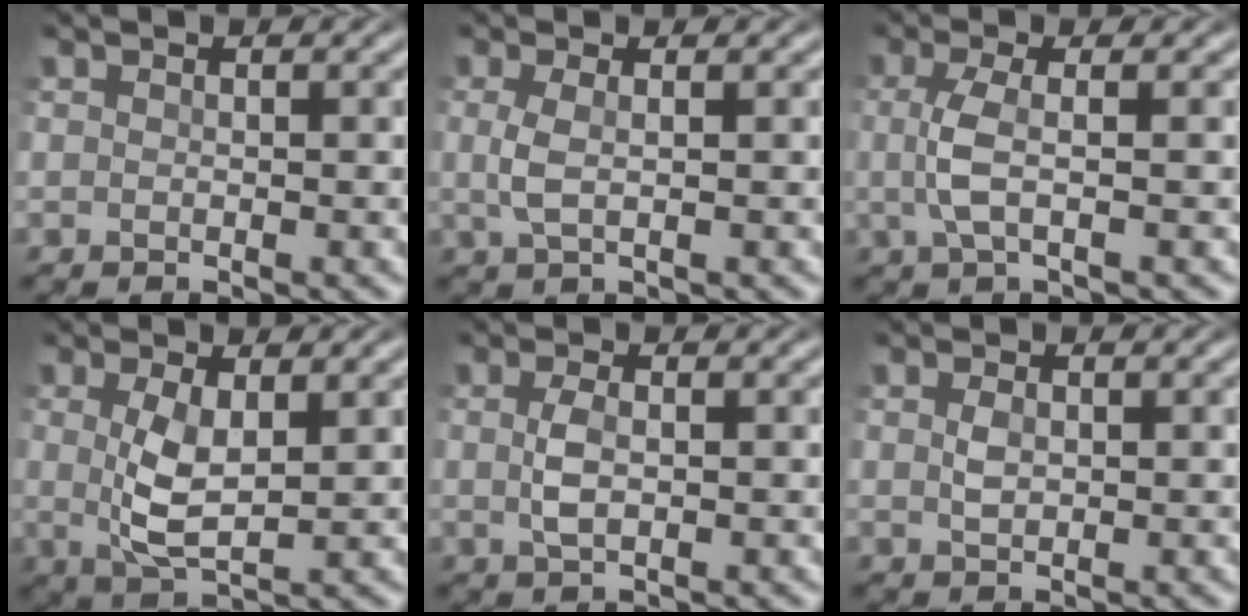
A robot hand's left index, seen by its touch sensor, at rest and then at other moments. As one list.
[{"total": 1.9, "force": [-0.1, 0.7, 1.8], "torque": [-0.045, 0.000, 0.000]}, {"total": 2.8, "force": [-0.2, 0.6, 2.7], "torque": [-0.063, 0.000, -0.005]}, {"total": 3.6, "force": [0.4, 1.2, 3.4], "torque": [-0.076, -0.001, 0.012]}, {"total": 2.1, "force": [-0.1, 1.0, 1.8], "torque": [-0.041, 0.000, -0.002]}, {"total": 1.1, "force": [0.0, 0.7, 0.9], "torque": [-0.020, 0.001, 0.000]}]